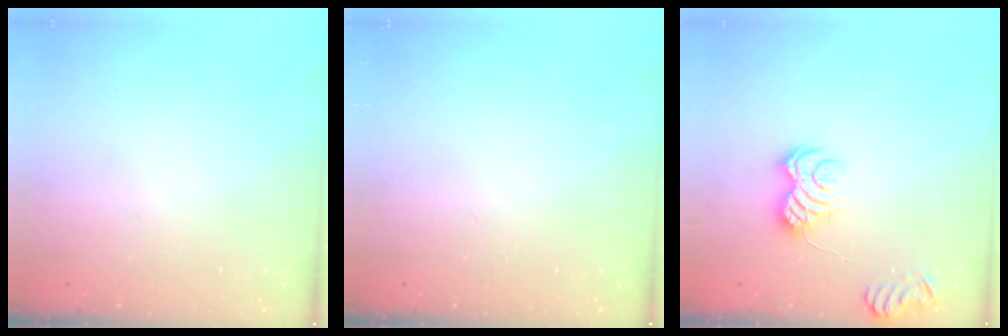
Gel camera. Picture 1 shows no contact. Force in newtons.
{"total": 0.0}
{"total": 6.4, "press": 6.3, "slide": 1.4}